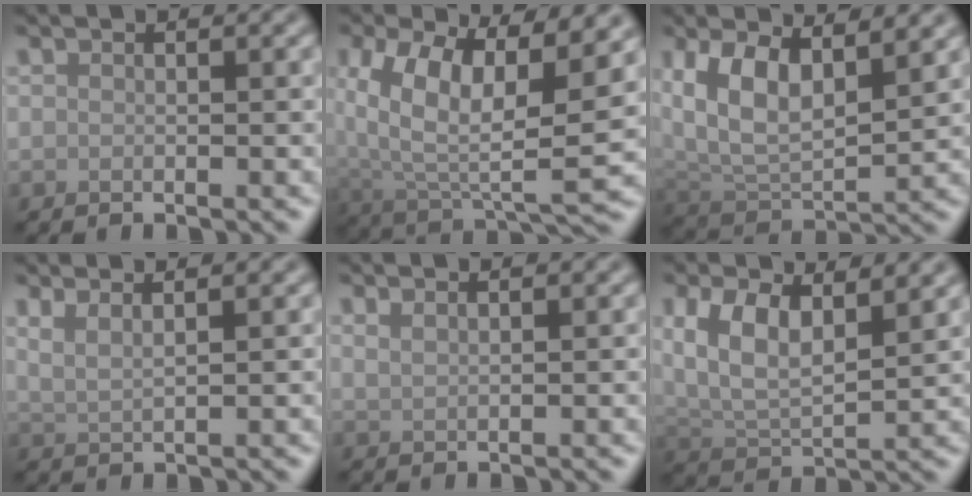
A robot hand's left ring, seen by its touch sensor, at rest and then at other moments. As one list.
[{"total": 11.9, "force": [3.6, 5.2, 10.0], "torque": [-0.188, -0.016, 0.069]}, {"total": 8.6, "force": [3.5, 4.3, 6.5], "torque": [-0.120, 0.001, 0.057]}, {"total": 3.1, "force": [2.1, 1.0, 2.0], "torque": [-0.022, 0.006, 0.019]}, {"total": 1.5, "force": [1.1, 0.5, 0.8], "torque": [-0.009, 0.000, 0.014]}, {"total": 7.1, "force": [3.2, 3.5, 5.2], "torque": [-0.104, 0.001, 0.055]}]